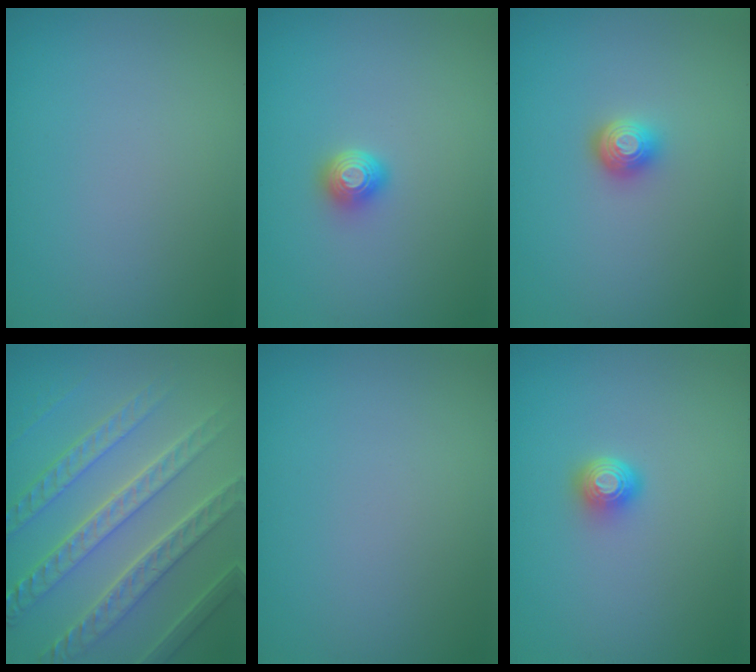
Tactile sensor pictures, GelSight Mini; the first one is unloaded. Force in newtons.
{"total": 1.6, "press": 1.3, "slide": 0.9}
{"total": 1.8, "press": 1.3, "slide": 1.2}
{"total": 6.2, "press": 5.6, "slide": 2.7}
{"total": 0.0}
{"total": 1.6, "press": 1.3, "slide": 1.1}